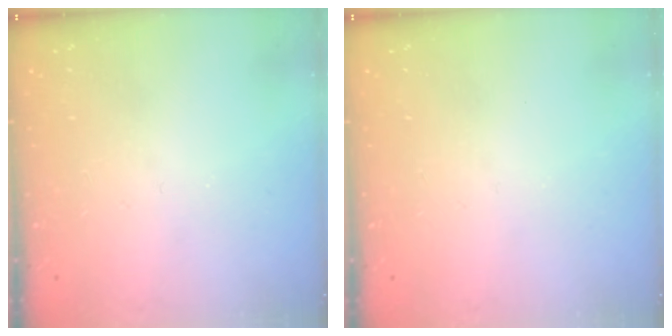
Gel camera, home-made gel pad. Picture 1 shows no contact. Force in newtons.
{"total": 0.0}